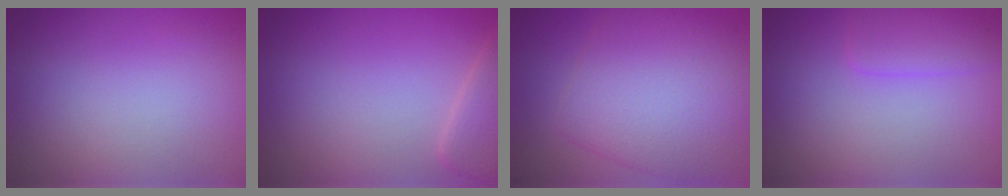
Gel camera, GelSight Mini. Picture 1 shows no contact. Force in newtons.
{"total": 2.8, "press": 2.8, "slide": 0.2}
{"total": 8.2, "press": 8.2, "slide": 0.3}
{"total": 2.3, "press": 2.3, "slide": 0.2}